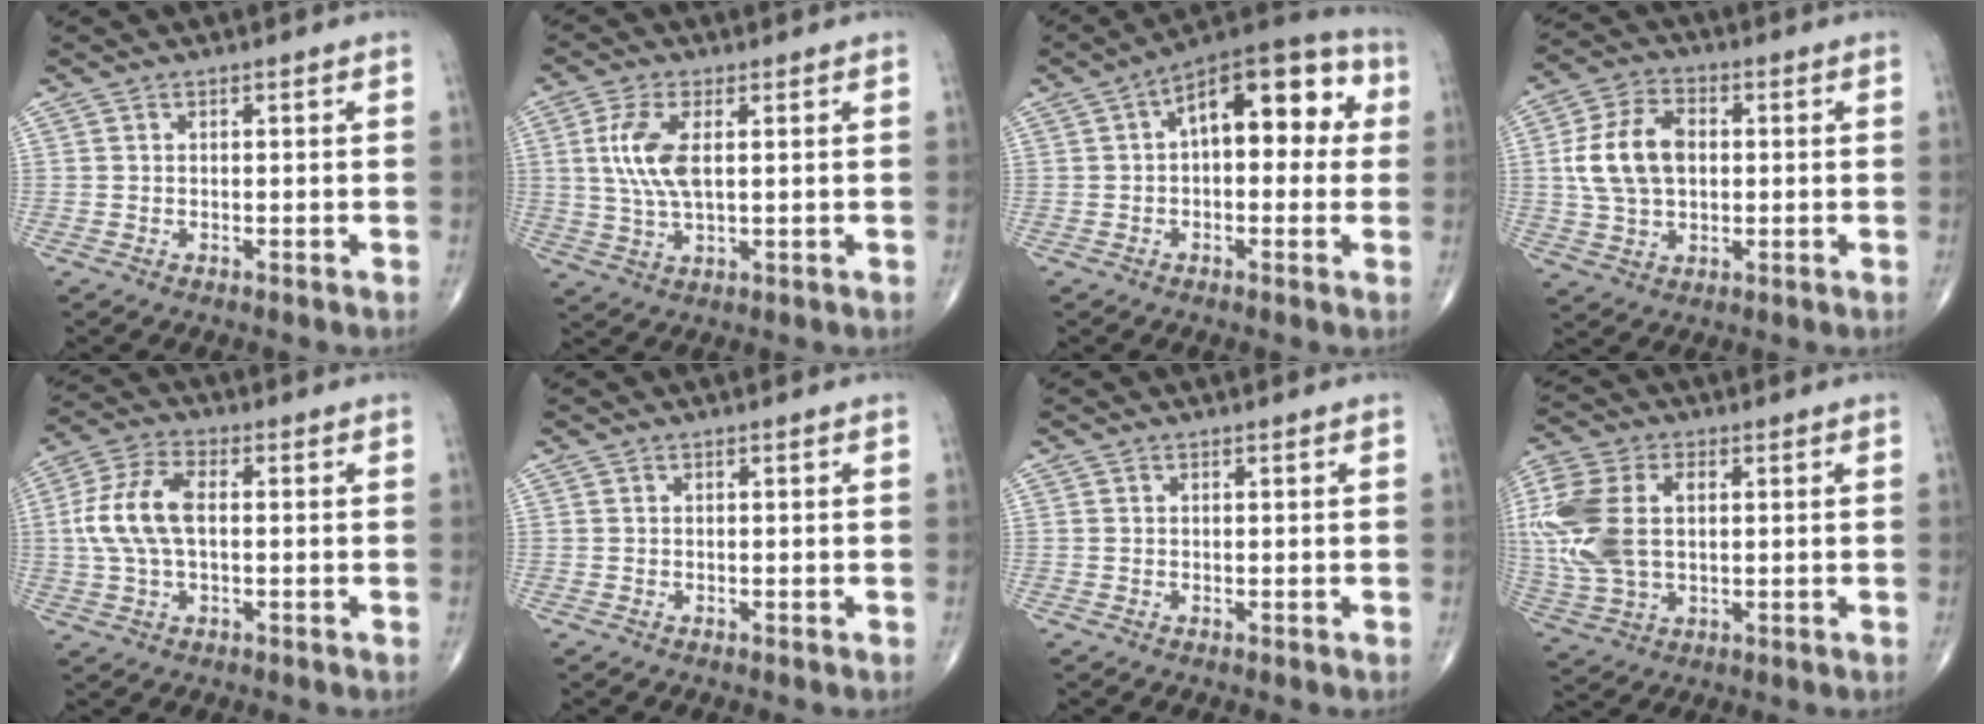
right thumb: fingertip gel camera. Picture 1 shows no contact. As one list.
[{"total": 8.2, "force": [1.5, 3.4, 7.3], "torque": [-0.170, -0.002, 0.032]}, {"total": 14.4, "force": [2.2, 7.5, 12.1], "torque": [-0.132, 0.041, 0.024]}, {"total": 11.8, "force": [1.0, 7.8, 8.8], "torque": [-0.160, 0.012, 0.019]}, {"total": 10.4, "force": [0.5, 5.4, 8.9], "torque": [-0.194, 0.019, 0.007]}, {"total": 0.0}, {"total": 0.0}, {"total": 16.6, "force": [1.8, 10.4, 12.8], "torque": [-0.312, 0.006, 0.039]}]